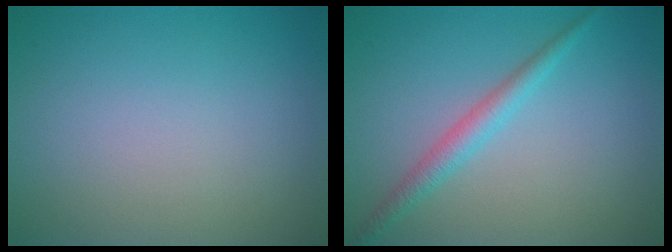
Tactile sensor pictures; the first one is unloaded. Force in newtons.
{"total": 2.2, "press": 2.2, "slide": 0.1}